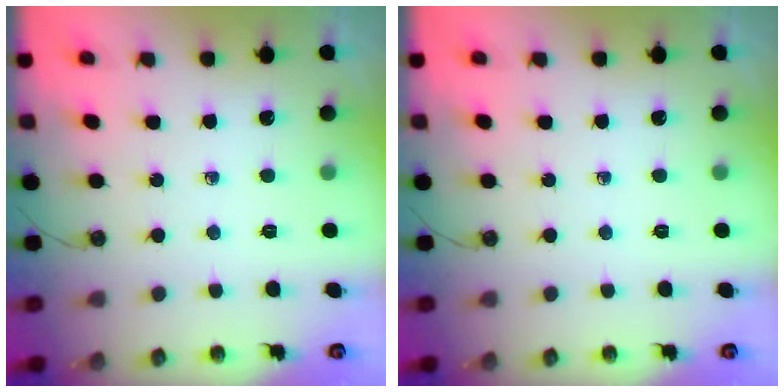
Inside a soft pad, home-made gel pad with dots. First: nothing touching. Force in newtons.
{"total": 0.0}